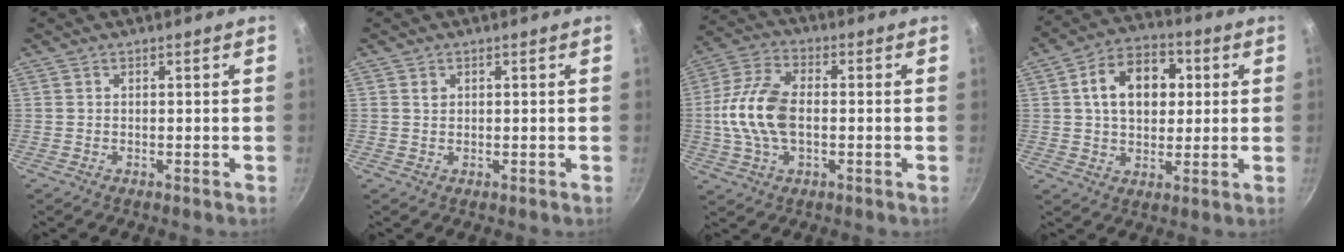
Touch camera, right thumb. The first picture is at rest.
{"total": 1.1, "force": [0.4, 0.9, 0.5], "torque": [-0.007, 0.000, 0.007]}
{"total": 13.1, "force": [-0.7, 7.4, 10.8], "torque": [-0.214, 0.027, -0.026]}
{"total": 13.6, "force": [2.7, 9.5, 9.3], "torque": [-0.114, 0.014, 0.033]}